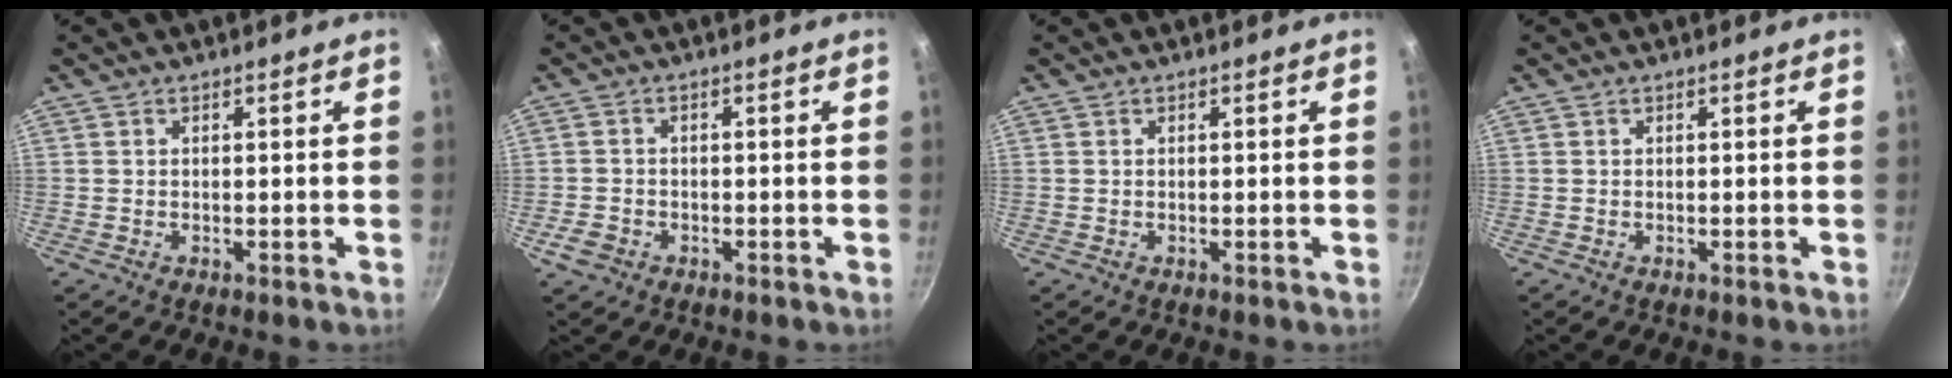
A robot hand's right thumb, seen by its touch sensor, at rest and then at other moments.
{"total": 3.5, "force": [-1.6, 2.8, 1.4], "torque": [-0.025, 0.015, -0.028]}
{"total": 0.0}
{"total": 0.0}